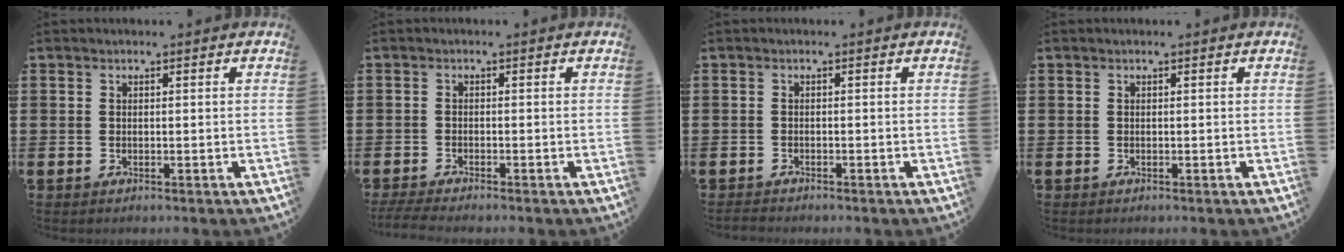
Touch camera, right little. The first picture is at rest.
{"total": 1.5, "force": [-1.2, 0.0, 0.8], "torque": [-0.013, 0.000, -0.024]}
{"total": 0.8, "force": [-0.7, 0.1, 0.2], "torque": [-0.006, 0.000, -0.016]}
{"total": 0.0}